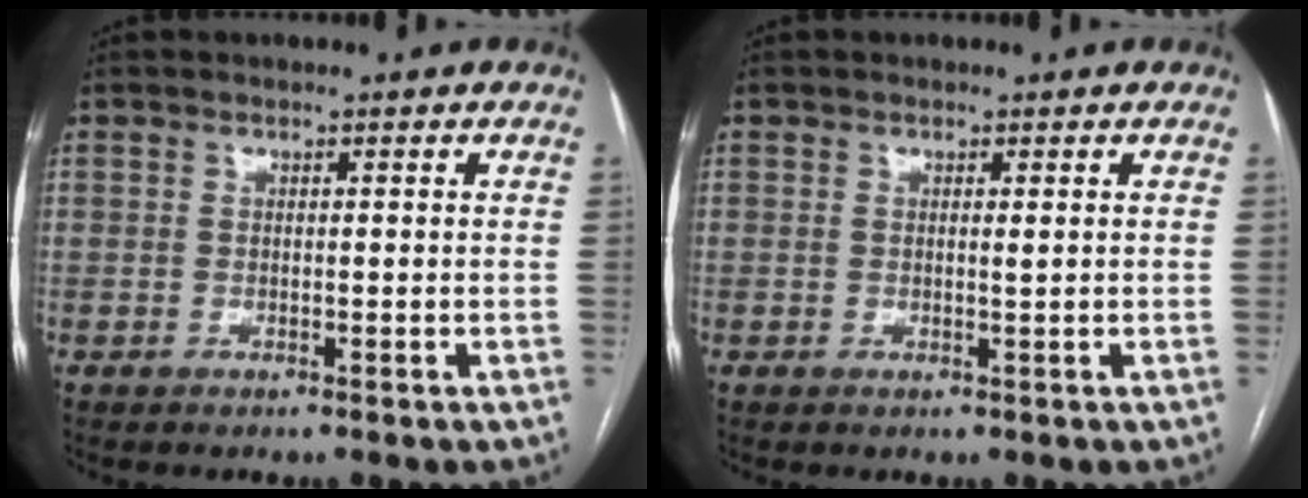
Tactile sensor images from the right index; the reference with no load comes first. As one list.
[{"total": 0.5, "force": [0.2, -0.1, 0.5], "torque": [-0.010, -0.002, 0.003]}]